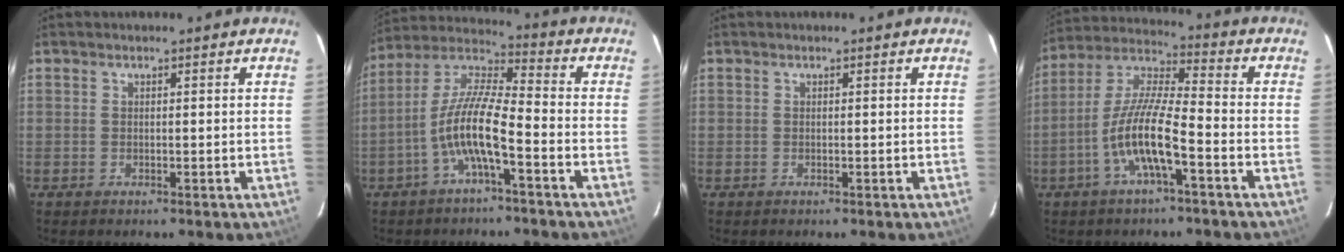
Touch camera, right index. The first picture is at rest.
{"total": 10.6, "force": [-4.5, 1.8, 9.4], "torque": [-0.200, 0.007, -0.089]}
{"total": 0.0}
{"total": 12.2, "force": [-5.1, 2.2, 10.9], "torque": [-0.222, 0.001, -0.101]}